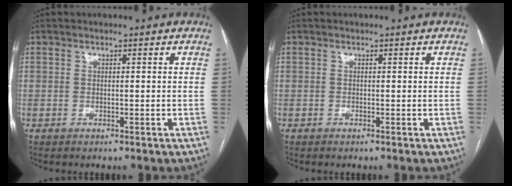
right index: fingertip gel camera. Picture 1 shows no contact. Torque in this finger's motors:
{"motor_torque": [0.07, -0.07, 0.03, 0.01]}